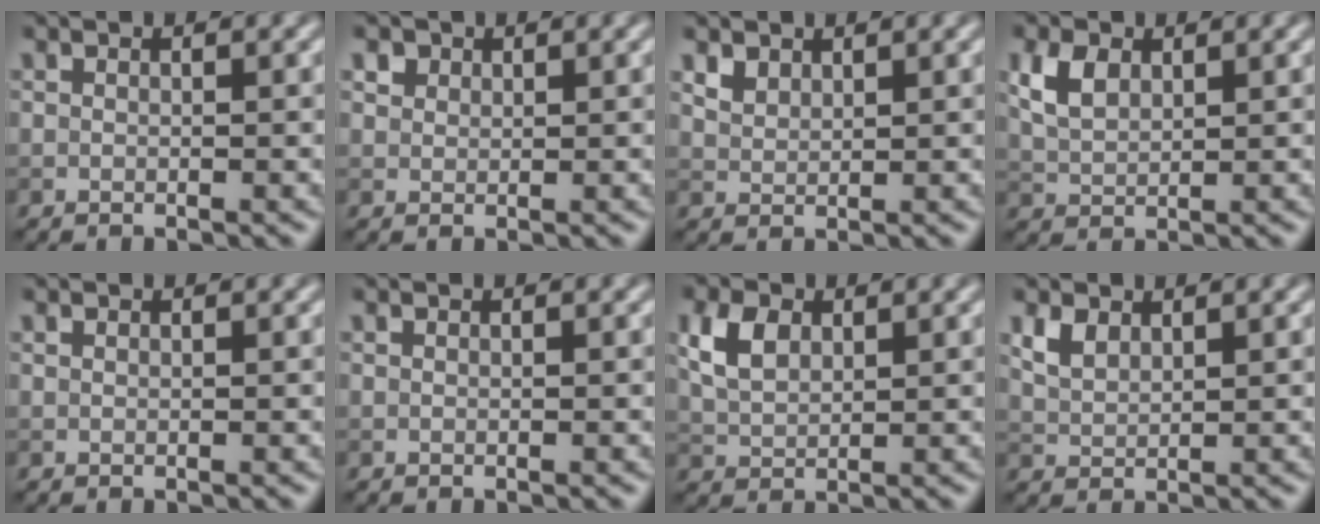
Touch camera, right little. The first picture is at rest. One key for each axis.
{"total": 1.6, "fx": 1.1, "fy": 1.1, "fz": 0.4, "tx": -0.009, "ty": -0.004, "tz": 0.020}
{"total": 1.8, "fx": 1.4, "fy": 1.0, "fz": 0.5, "tx": -0.019, "ty": -0.003, "tz": 0.032}
{"total": 3.4, "fx": 1.5, "fy": 2.1, "fz": 2.2, "tx": -0.055, "ty": 0.004, "tz": 0.031}
{"total": 0.0}
{"total": 0.0}
{"total": 3.8, "fx": 1.5, "fy": 2.4, "fz": 2.5, "tx": -0.061, "ty": 0.005, "tz": 0.028}
{"total": 2.2, "fx": 1.4, "fy": 1.2, "fz": 1.2, "tx": -0.032, "ty": 0.000, "tz": 0.033}